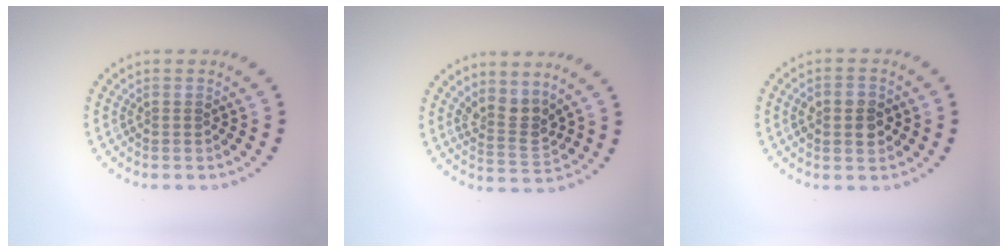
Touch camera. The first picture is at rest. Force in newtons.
{"total": 2.8, "press": 2.0, "slide": 1.9}
{"total": 3.7, "press": 3.7, "slide": 0.1}